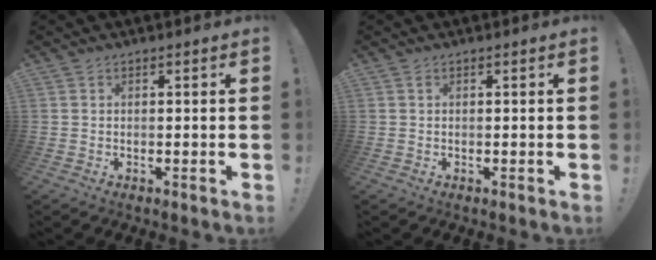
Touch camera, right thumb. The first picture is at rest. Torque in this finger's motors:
{"motor_torque": [0.06, 0.28, 0.31, -0.14, -0.02]}